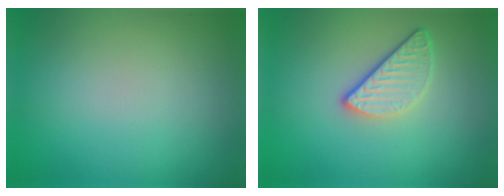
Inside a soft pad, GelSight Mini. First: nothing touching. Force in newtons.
{"total": 2.9, "press": 2.3, "slide": 1.7}